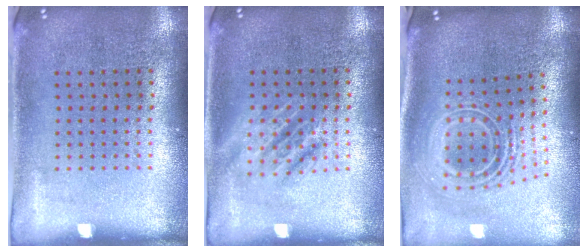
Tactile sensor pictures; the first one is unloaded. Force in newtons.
{"total": 1.2, "press": 1.2, "slide": 0.2}
{"total": 2.7, "press": 1.8, "slide": 1.9}